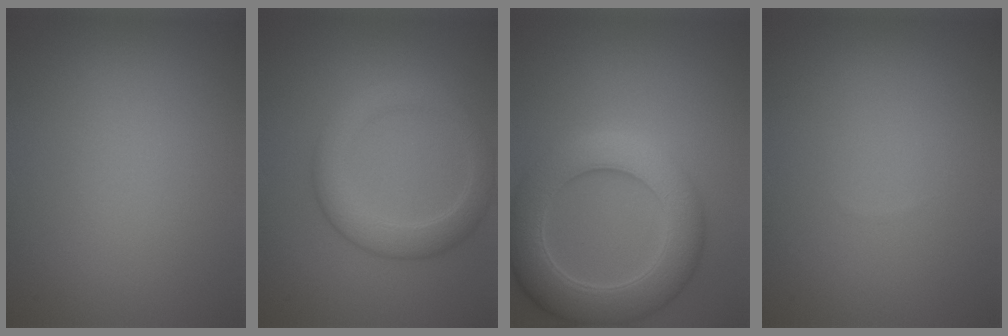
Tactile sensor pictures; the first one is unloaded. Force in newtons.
{"total": 3.9, "press": 3.9, "slide": 0.1}
{"total": 7.3, "press": 7.3, "slide": 0.2}
{"total": 0.0}